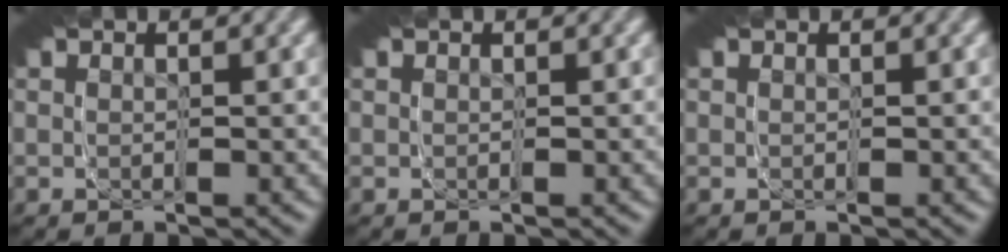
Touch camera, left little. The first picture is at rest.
{"total": 0.0}
{"total": 0.0}